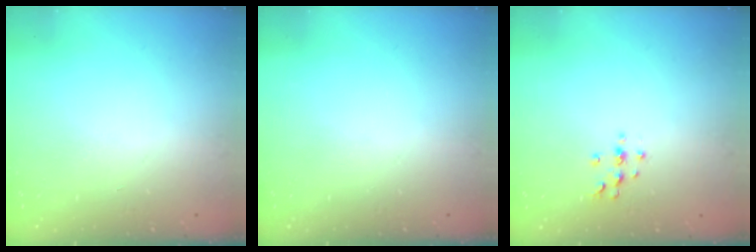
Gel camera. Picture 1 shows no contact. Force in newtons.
{"total": 0.0}
{"total": 4.9, "press": 4.9, "slide": 0.5}